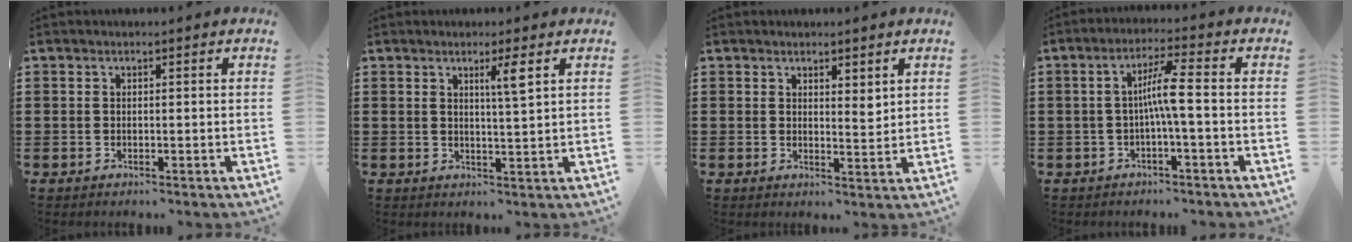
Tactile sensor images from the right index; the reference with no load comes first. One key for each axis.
{"total": 3.2, "fx": 1.6, "fy": -0.1, "fz": 2.8, "tx": -0.051, "ty": -0.007, "tz": 0.022}
{"total": 2.3, "fx": 1.9, "fy": 0.9, "fz": 1.0, "tx": -0.015, "ty": 0.003, "tz": 0.034}
{"total": 5.1, "fx": -0.8, "fy": 0.0, "fz": 5.0, "tx": -0.093, "ty": -0.001, "tz": -0.020}